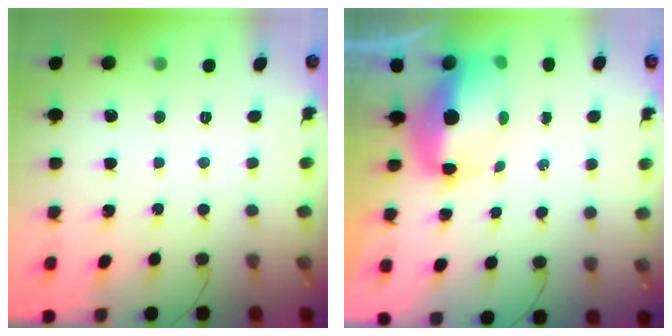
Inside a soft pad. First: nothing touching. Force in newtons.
{"total": 10.1, "press": 9.9, "slide": 2.1}